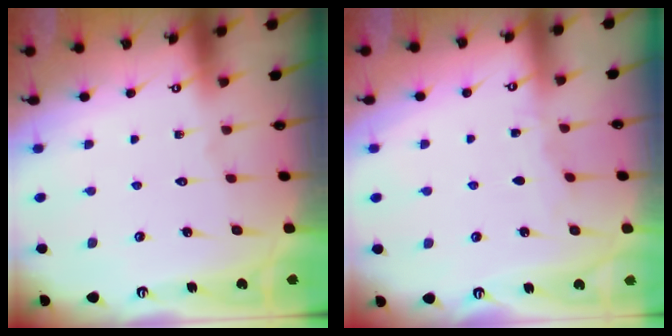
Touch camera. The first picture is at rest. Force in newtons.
{"total": 2.6, "press": 2.6, "slide": 0.1}